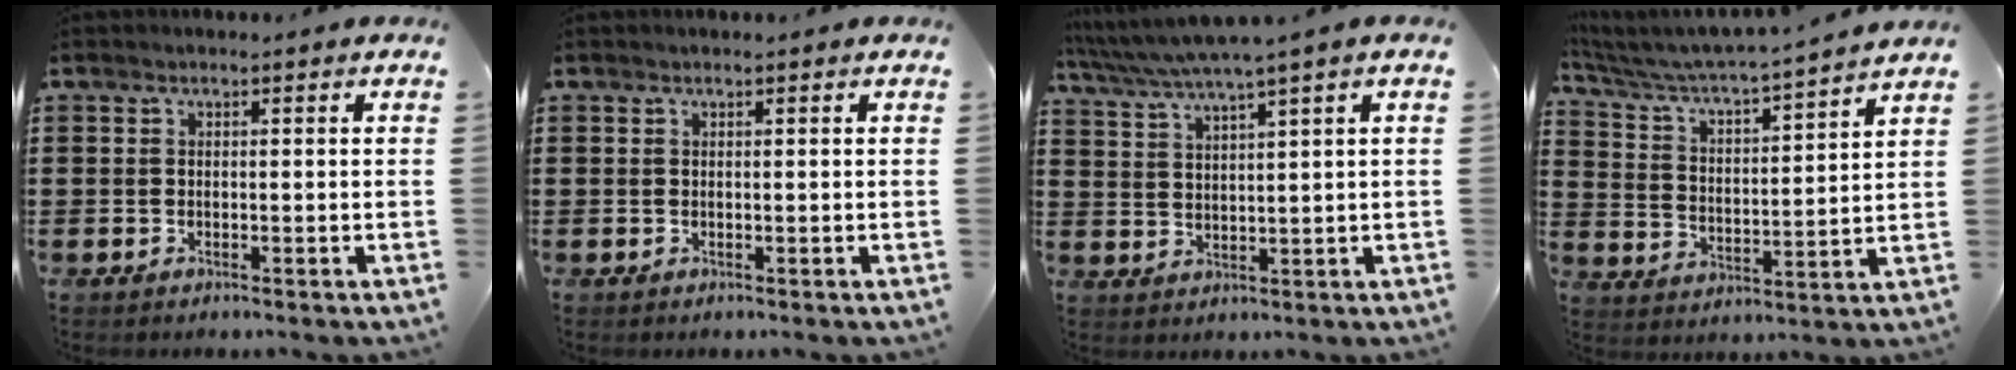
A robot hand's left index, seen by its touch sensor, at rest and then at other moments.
{"total": 0.0}
{"total": 4.0, "force": [3.2, -0.6, 2.3], "torque": [-0.055, -0.016, 0.051]}
{"total": 3.5, "force": [3.3, -0.3, 1.0], "torque": [-0.042, -0.036, 0.044]}